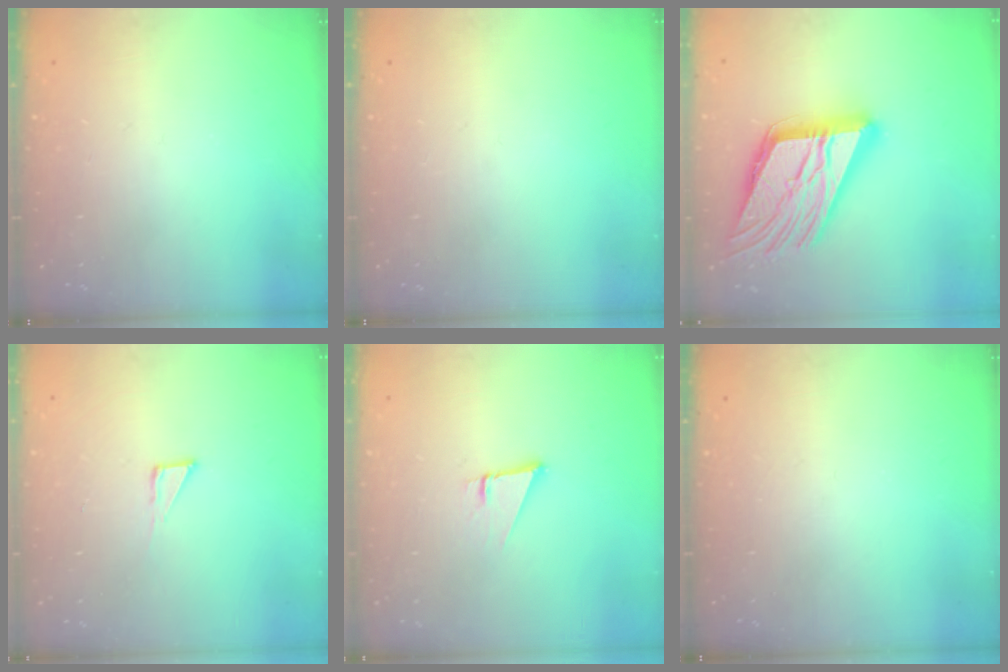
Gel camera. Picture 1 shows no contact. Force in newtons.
{"total": 0.0}
{"total": 25.0, "press": 24.8, "slide": 2.8}
{"total": 3.3, "press": 3.3, "slide": 0.3}
{"total": 2.3, "press": 2.3, "slide": 0.0}
{"total": 0.0}